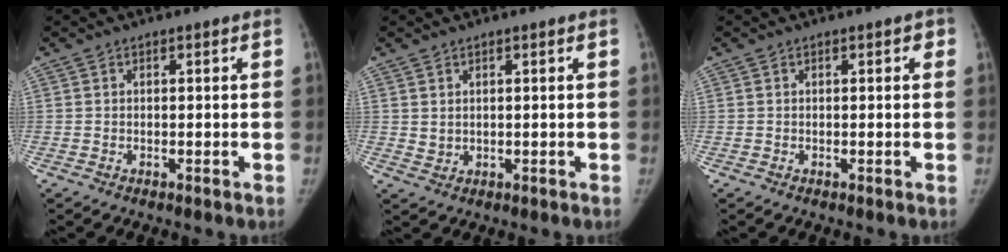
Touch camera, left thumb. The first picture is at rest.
{"total": 1.5, "force": [0.7, 1.0, 0.8], "torque": [-0.010, -0.009, 0.019]}
{"total": 1.1, "force": [0.5, 0.5, 0.9], "torque": [-0.004, 0.002, 0.003]}